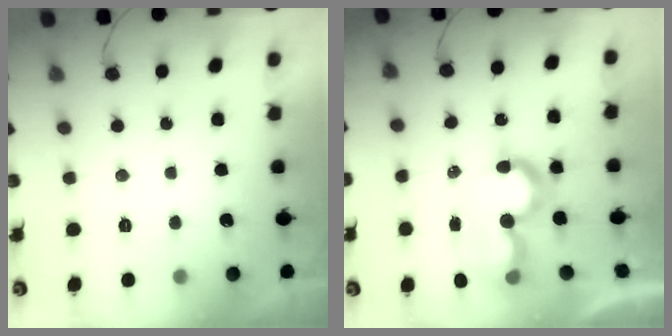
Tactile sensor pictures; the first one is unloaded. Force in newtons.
{"total": 10.0, "press": 9.9, "slide": 0.8}